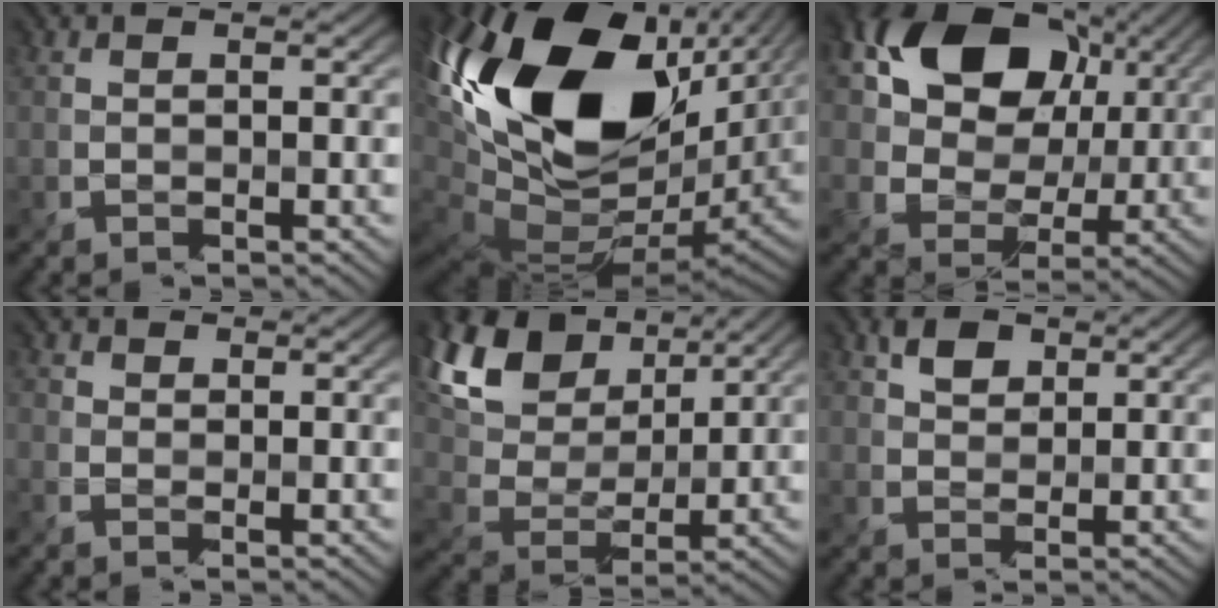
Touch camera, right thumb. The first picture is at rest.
{"total": 21.6, "force": [5.2, 11.8, 17.4], "torque": [-0.382, -0.011, 0.112]}
{"total": 15.2, "force": [5.1, 10.8, 9.5], "torque": [-0.186, 0.022, 0.091]}
{"total": 1.6, "force": [0.3, 1.5, 0.5], "torque": [-0.016, 0.002, -0.002]}
{"total": 14.1, "force": [6.6, 8.2, 9.4], "torque": [-0.230, 0.030, 0.123]}
{"total": 2.7, "force": [1.2, 1.7, 1.8], "torque": [-0.035, 0.005, 0.021]}